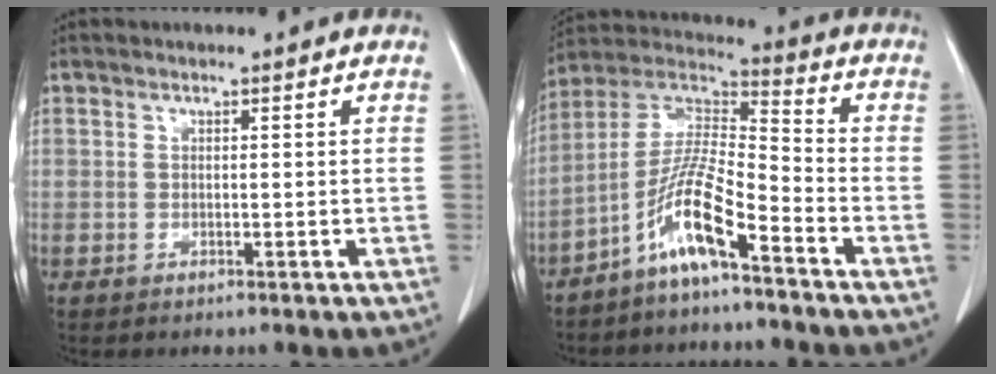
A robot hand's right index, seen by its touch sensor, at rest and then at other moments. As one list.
[{"total": 10.7, "force": [-6.5, 0.9, 8.5], "torque": [-0.174, 0.006, -0.132]}]